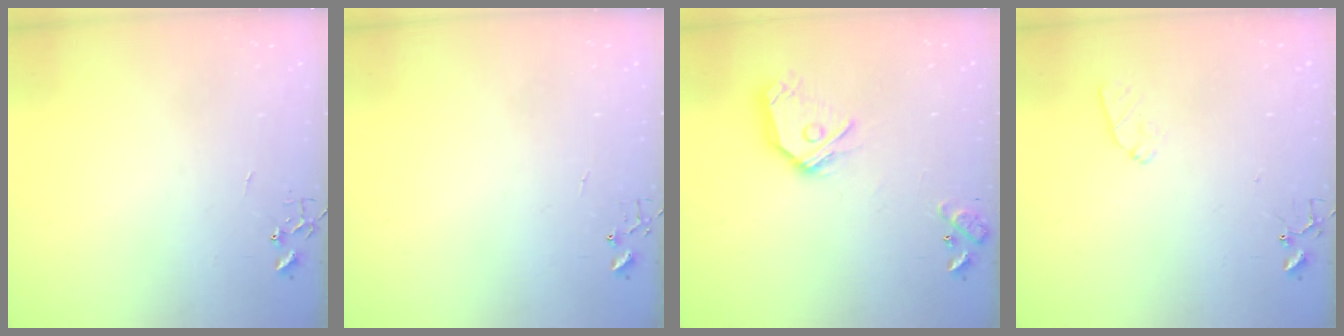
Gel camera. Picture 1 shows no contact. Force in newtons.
{"total": 3.9, "press": 3.9, "slide": 0.4}
{"total": 15.0, "press": 14.9, "slide": 2.2}
{"total": 7.6, "press": 7.6, "slide": 0.6}